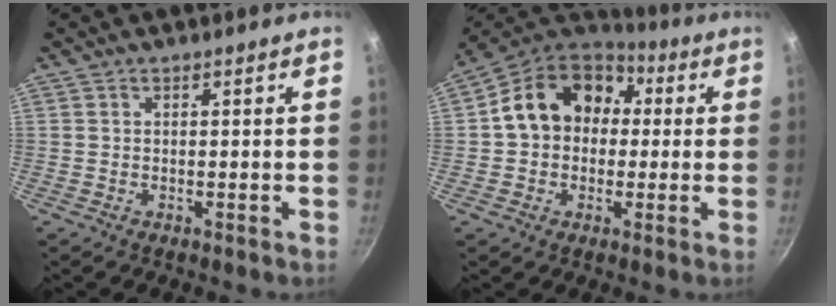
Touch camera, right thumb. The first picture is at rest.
{"total": 16.0, "force": [2.0, 12.8, 9.3], "torque": [-0.122, 0.039, 0.018]}